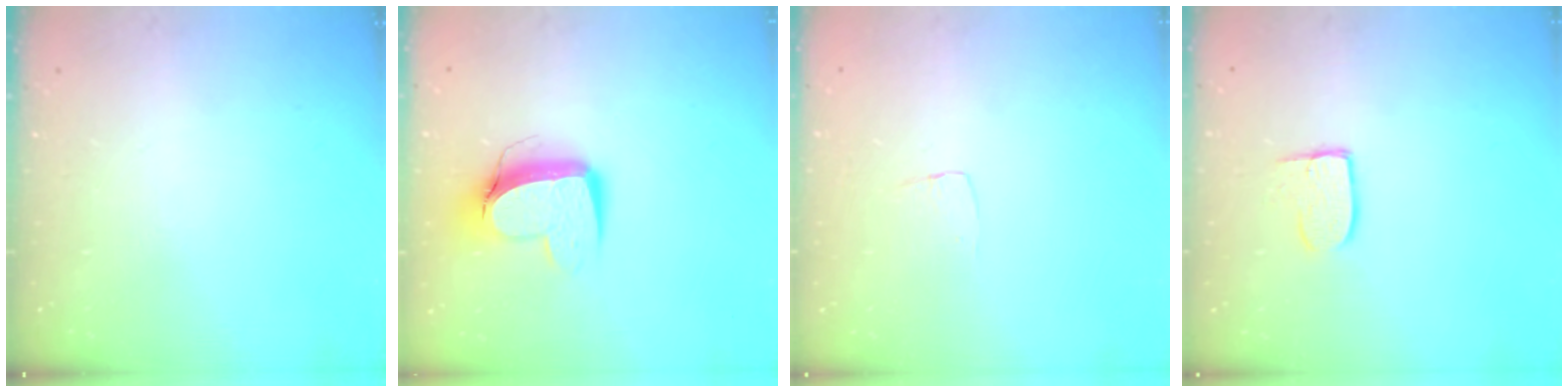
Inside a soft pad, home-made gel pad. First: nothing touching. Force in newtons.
{"total": 10.8, "press": 10.7, "slide": 1.1}
{"total": 3.3, "press": 3.3, "slide": 0.2}
{"total": 6.2, "press": 6.2, "slide": 0.4}